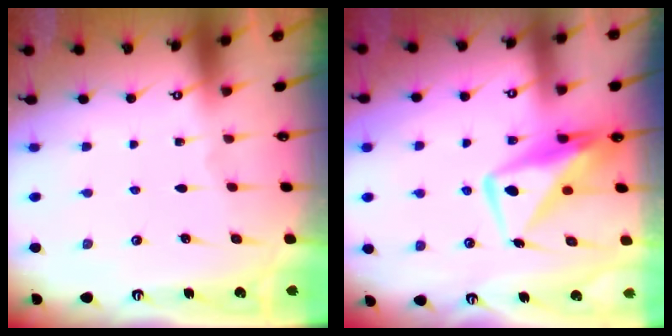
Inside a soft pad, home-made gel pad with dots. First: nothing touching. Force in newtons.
{"total": 11.1, "press": 11.1, "slide": 1.0}